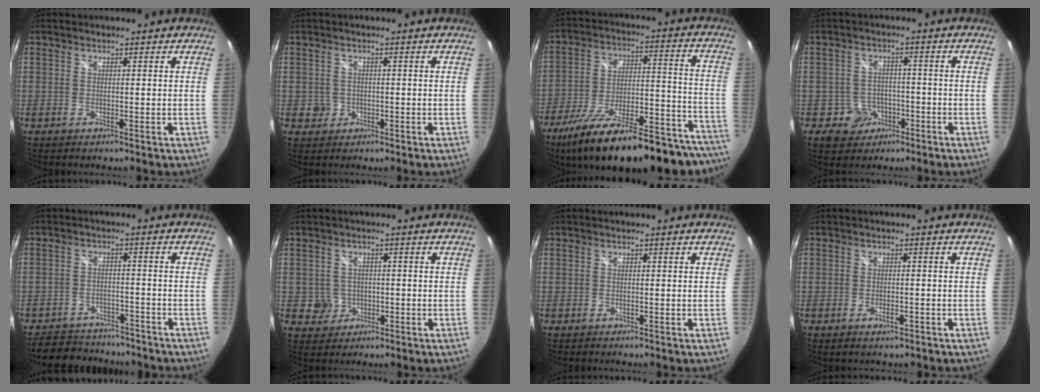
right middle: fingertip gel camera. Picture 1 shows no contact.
{"total": 2.1, "force": [-0.4, 2.1, 0.3], "torque": [-0.007, 0.000, -0.004]}
{"total": 33.6, "force": [-27.6, 9.3, 16.6], "torque": [-0.250, -0.024, -0.383]}
{"total": 5.2, "force": [-2.5, 4.5, 0.9], "torque": [-0.030, 0.013, -0.029]}
{"total": 13.2, "force": [-11.3, 5.2, 4.2], "torque": [-0.105, 0.013, -0.158]}
{"total": 3.5, "force": [-0.7, 3.4, 0.5], "torque": [-0.015, 0.006, -0.007]}
{"total": 0.0}
{"total": 1.8, "force": [-1.2, 1.0, 1.0], "torque": [-0.017, -0.002, -0.017]}